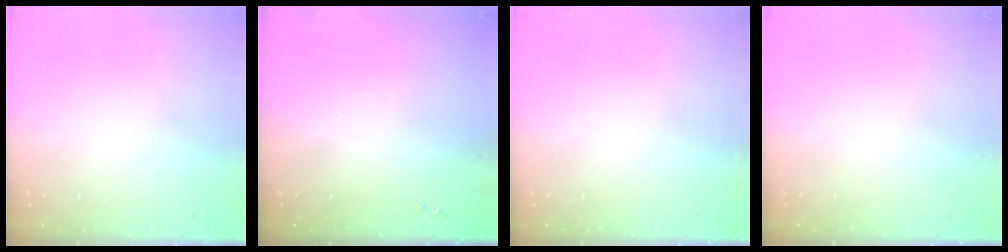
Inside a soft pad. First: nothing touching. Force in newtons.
{"total": 0.0}
{"total": 0.0}
{"total": 0.0}